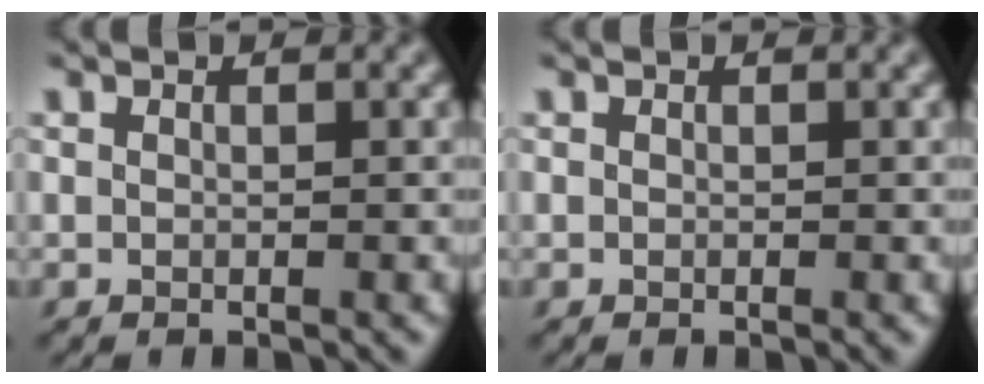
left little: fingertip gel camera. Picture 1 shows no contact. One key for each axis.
{"total": 0.0}